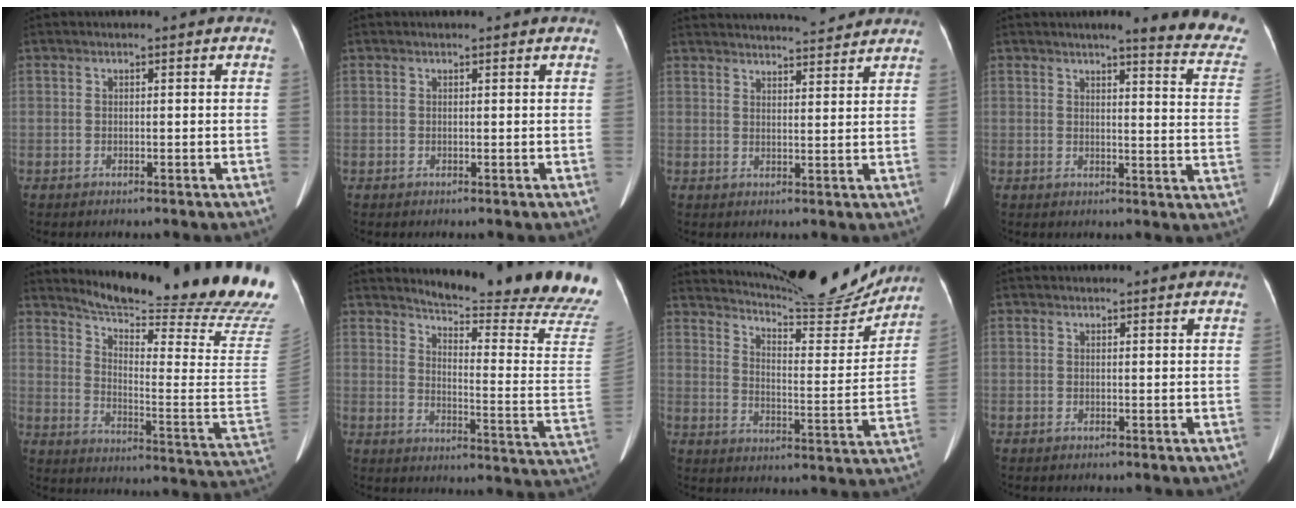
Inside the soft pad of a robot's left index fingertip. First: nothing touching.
{"total": 1.2, "force": [1.2, 0.2, 0.3], "torque": [-0.011, 0.008, 0.012]}
{"total": 13.9, "force": [13.2, 1.5, 4.1], "torque": [-0.060, 0.019, 0.178]}
{"total": 12.8, "force": [11.4, 0.6, 5.6], "torque": [-0.045, -0.058, 0.105]}
{"total": 28.3, "force": [26.1, -0.1, 10.9], "torque": [-0.167, -0.166, 0.323]}
{"total": 21.5, "force": [20.2, -1.6, 7.1], "torque": [-0.112, -0.154, 0.240]}
{"total": 19.3, "force": [18.3, 1.6, 5.9], "torque": [-0.093, -0.055, 0.243]}
{"total": 2.7, "force": [2.6, 0.5, 0.6], "torque": [-0.013, 0.011, 0.025]}